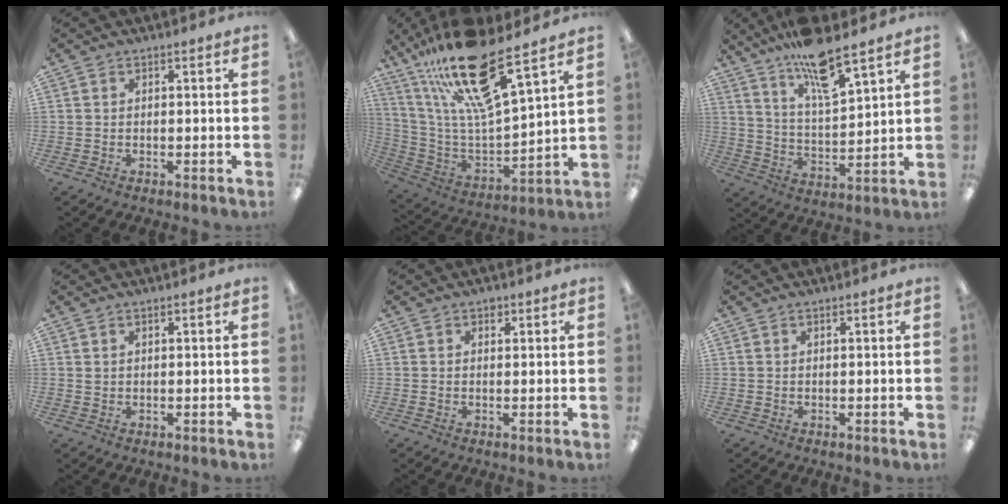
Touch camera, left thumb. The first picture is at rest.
{"total": 22.4, "force": [16.8, 5.2, 14.0], "torque": [-0.253, -0.103, 0.284]}
{"total": 12.8, "force": [10.2, 2.3, 7.4], "torque": [-0.132, -0.059, 0.172]}
{"total": 0.8, "force": [0.6, 0.3, 0.4], "torque": [-0.010, 0.001, 0.010]}
{"total": 1.4, "force": [1.0, 0.7, 0.6], "torque": [-0.005, -0.002, 0.016]}
{"total": 0.7, "force": [0.4, 0.0, 0.5], "torque": [-0.009, 0.001, 0.007]}